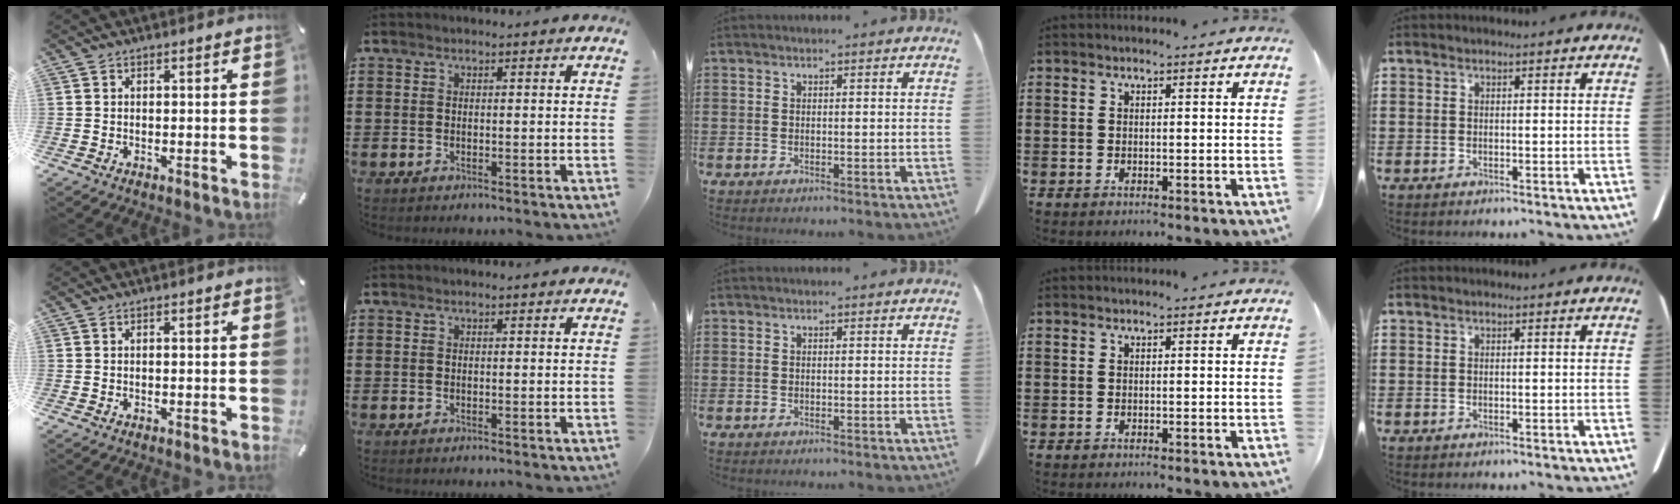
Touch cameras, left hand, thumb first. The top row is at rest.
{}